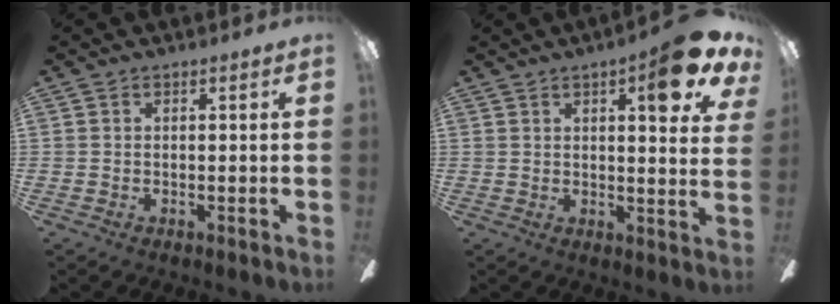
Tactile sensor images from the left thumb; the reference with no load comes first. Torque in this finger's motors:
{"motor_torque": [0.18, 0.18, 0.89, -0.66, 0.21]}